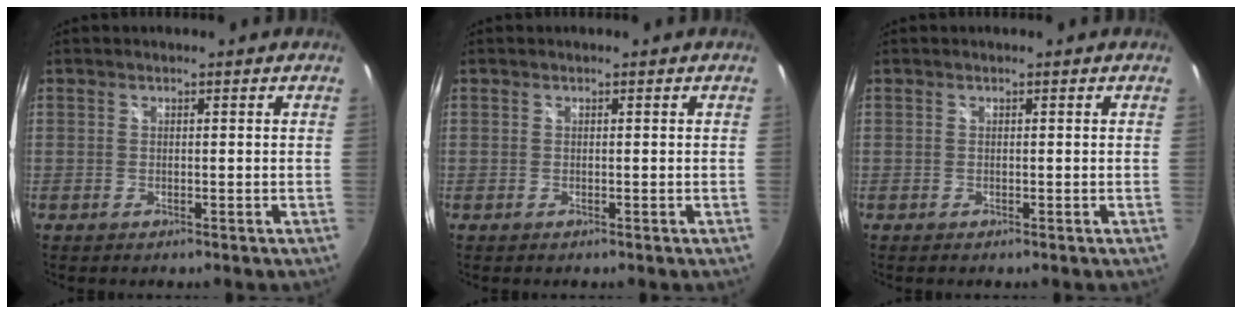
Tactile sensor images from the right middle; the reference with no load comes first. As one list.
[{"total": 0.0}, {"total": 0.0}]